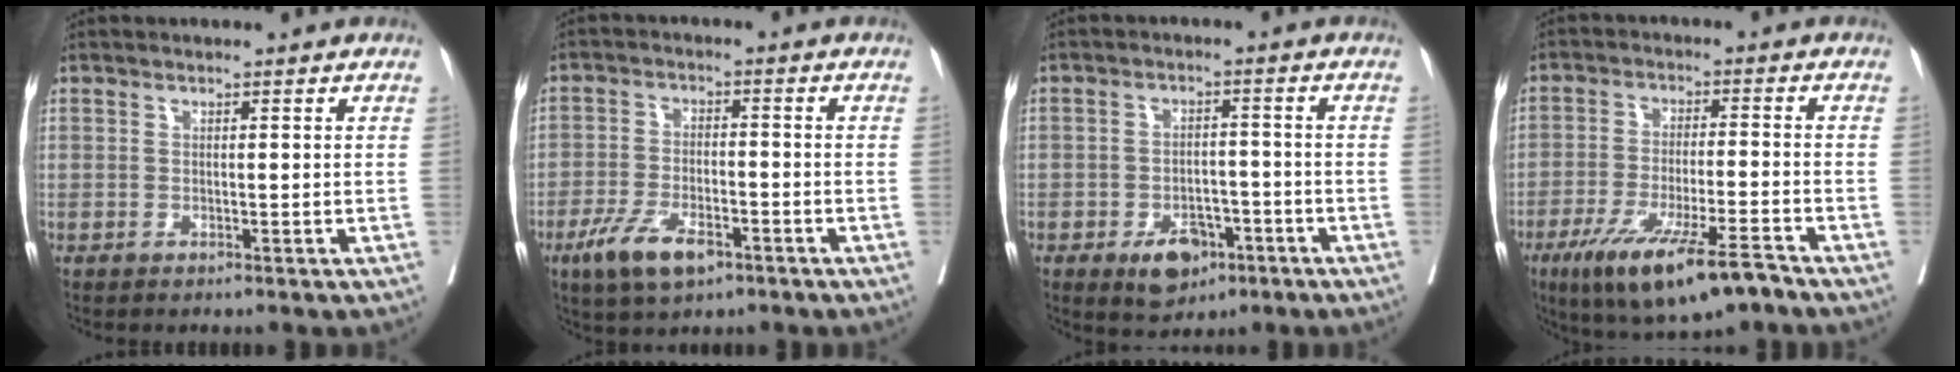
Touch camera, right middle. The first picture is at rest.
{"total": 7.9, "force": [-4.6, 3.0, 5.6], "torque": [-0.114, -0.009, -0.079]}
{"total": 6.5, "force": [-3.5, 3.9, 3.9], "torque": [-0.054, 0.004, -0.049]}
{"total": 13.1, "force": [-8.6, 1.9, 9.7], "torque": [-0.167, -0.027, -0.142]}